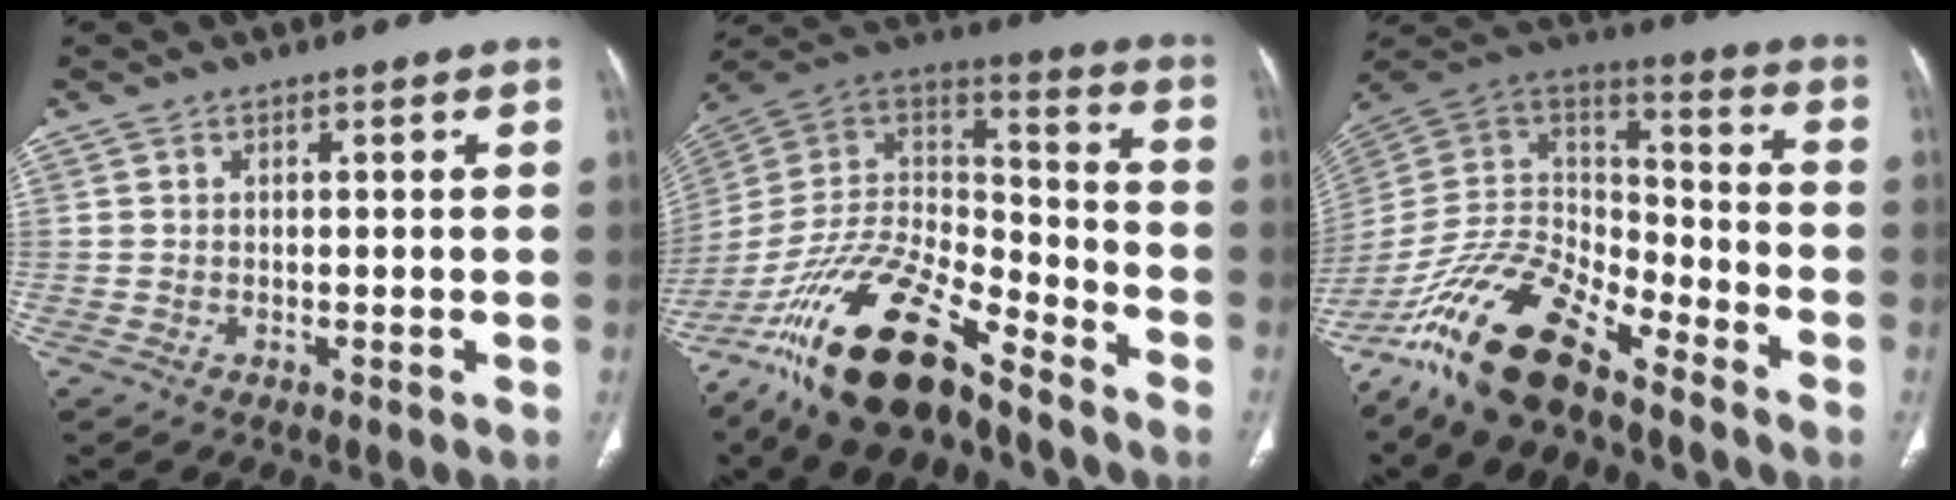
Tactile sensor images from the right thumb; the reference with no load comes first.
{"total": 23.6, "force": [-16.9, 8.2, 14.4], "torque": [-0.281, 0.065, -0.308]}
{"total": 19.5, "force": [-14.5, 6.8, 11.1], "torque": [-0.192, 0.083, -0.272]}